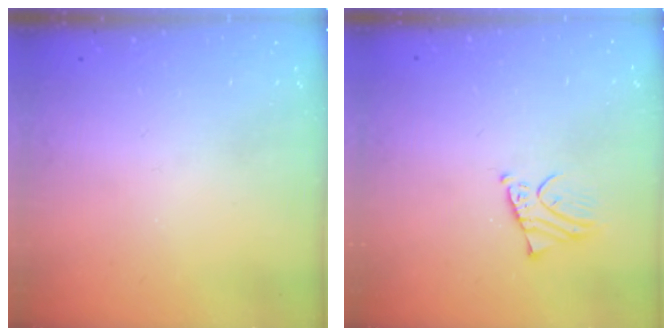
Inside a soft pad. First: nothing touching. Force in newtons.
{"total": 2.1, "press": 2.1, "slide": 0.2}